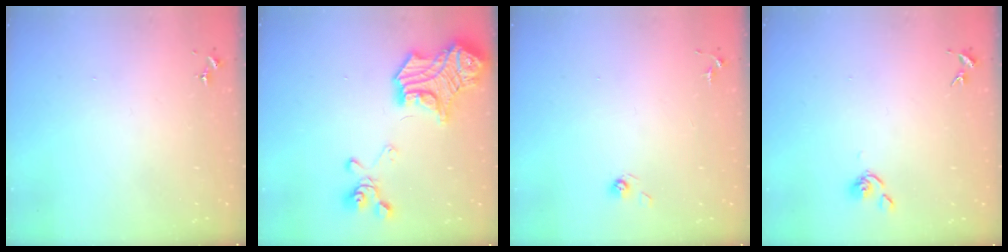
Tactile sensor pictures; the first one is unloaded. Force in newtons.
{"total": 25.4, "press": 25.3, "slide": 2.3}
{"total": 3.8, "press": 3.3, "slide": 1.8}
{"total": 3.9, "press": 3.8, "slide": 0.8}